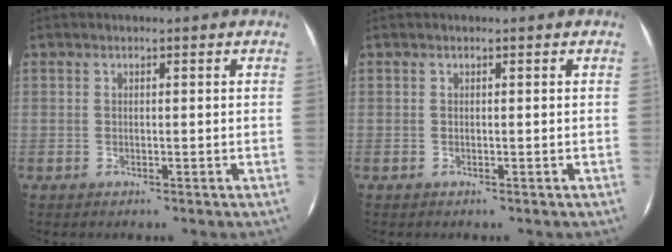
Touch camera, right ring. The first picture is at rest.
{"total": 0.0}